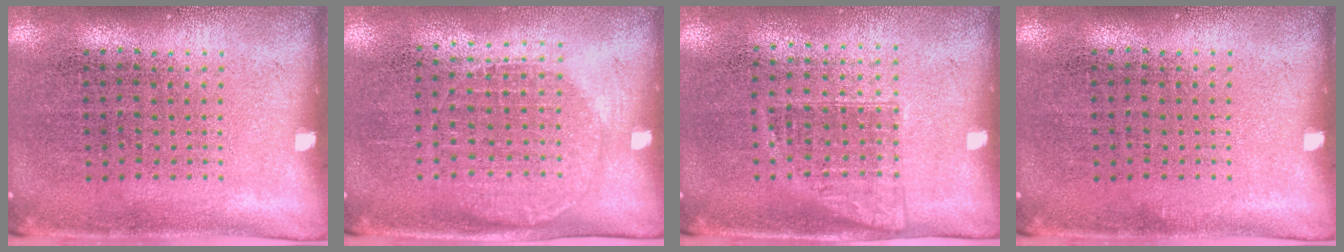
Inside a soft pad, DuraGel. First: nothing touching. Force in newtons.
{"total": 1.1, "press": 1.0, "slide": 0.5}
{"total": 1.1, "press": 1.0, "slide": 0.6}
{"total": 0.0}